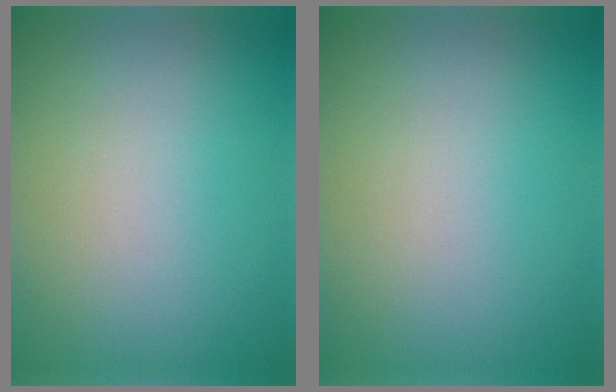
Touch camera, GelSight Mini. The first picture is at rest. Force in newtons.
{"total": 0.0}